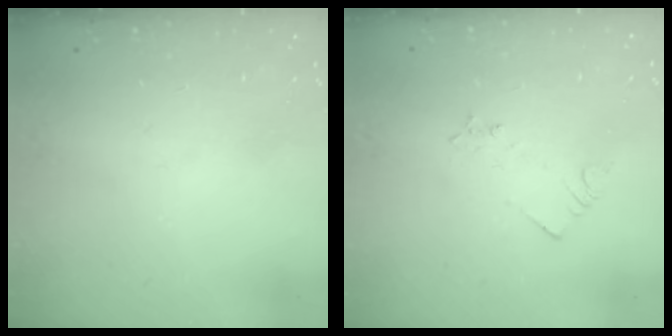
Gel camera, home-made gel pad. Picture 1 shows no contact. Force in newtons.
{"total": 2.1, "press": 2.1, "slide": 0.3}